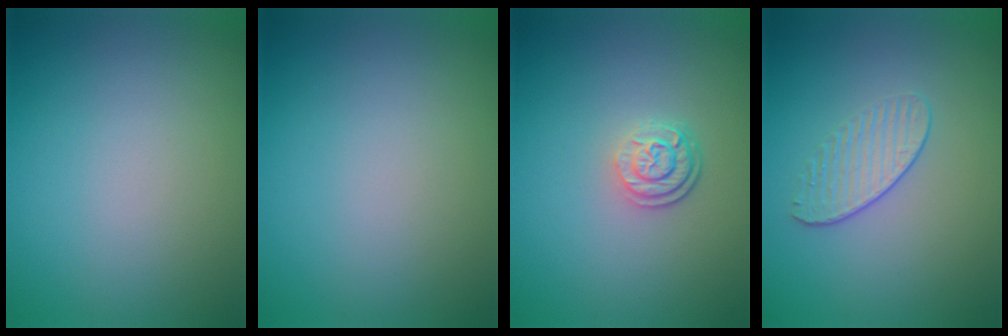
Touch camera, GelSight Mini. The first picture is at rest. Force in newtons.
{"total": 0.0}
{"total": 2.6, "press": 2.0, "slide": 1.6}
{"total": 1.8, "press": 1.3, "slide": 1.1}